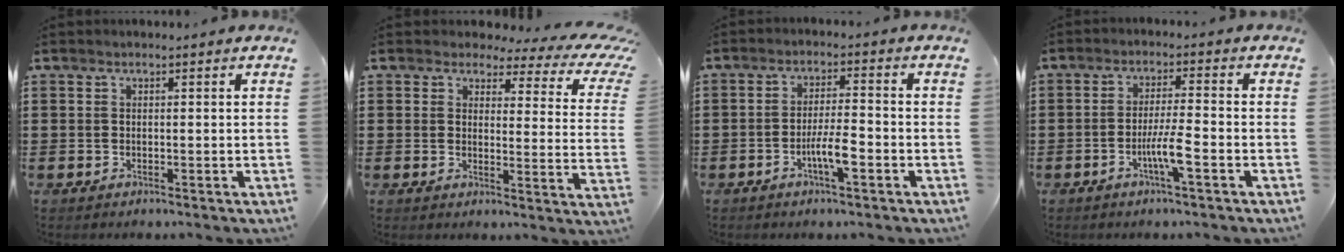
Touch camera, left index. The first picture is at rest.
{"total": 3.8, "force": [2.5, 1.9, 2.1], "torque": [-0.048, -0.011, 0.038]}
{"total": 5.1, "force": [-2.1, 1.0, 4.5], "torque": [-0.089, 0.001, -0.042]}
{"total": 5.1, "force": [-2.1, 0.2, 4.6], "torque": [-0.091, -0.008, -0.042]}